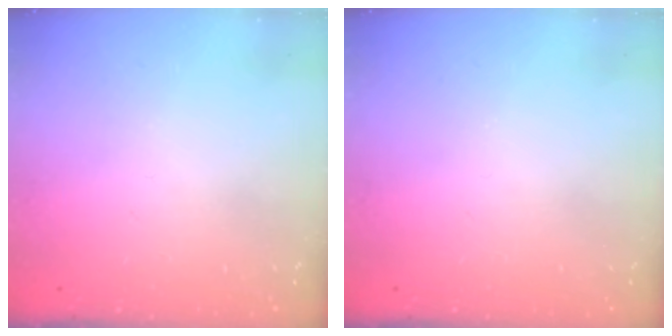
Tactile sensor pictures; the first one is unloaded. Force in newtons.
{"total": 0.0}